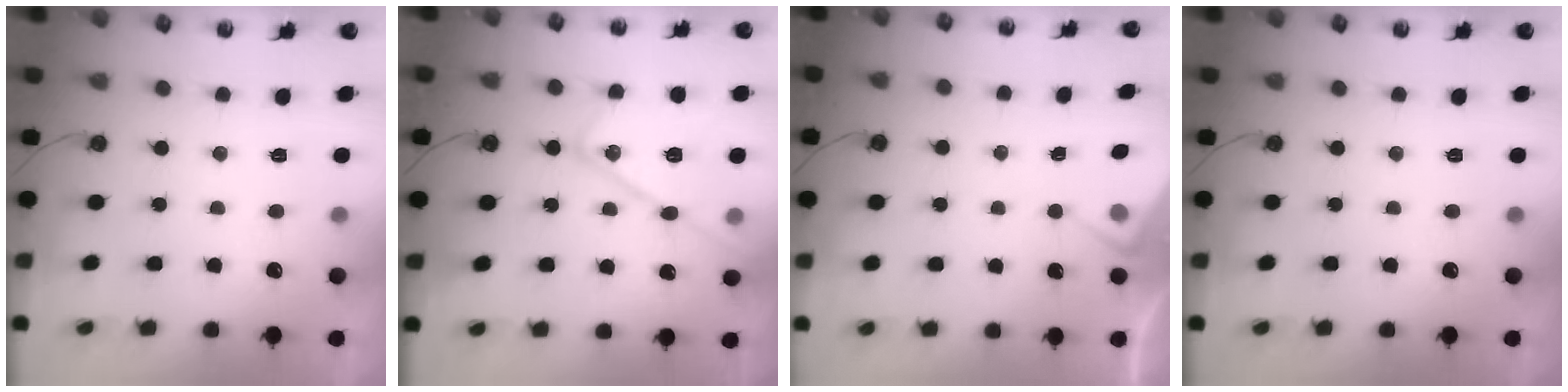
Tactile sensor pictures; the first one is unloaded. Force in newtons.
{"total": 16.5, "press": 16.5, "slide": 1.6}
{"total": 3.7, "press": 3.6, "slide": 0.5}
{"total": 0.0}